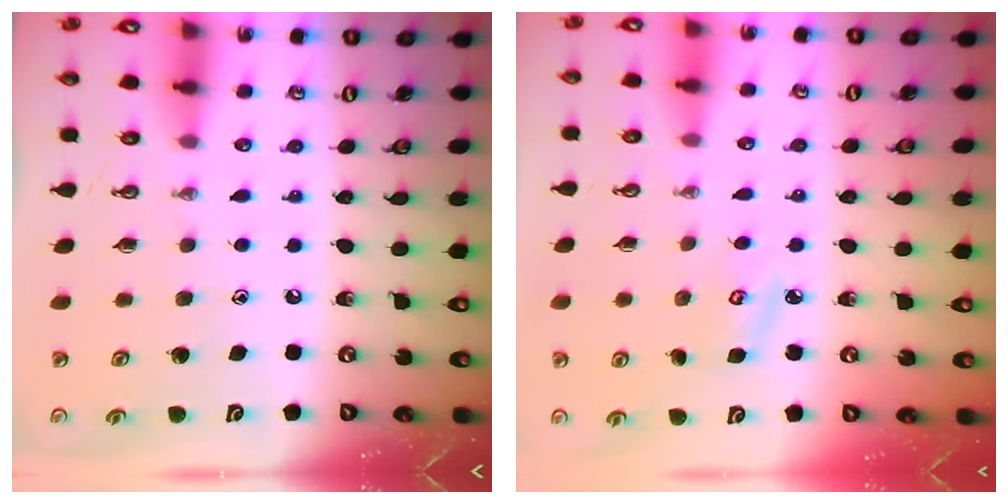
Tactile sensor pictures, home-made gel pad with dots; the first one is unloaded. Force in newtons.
{"total": 3.8, "press": 3.8, "slide": 0.3}